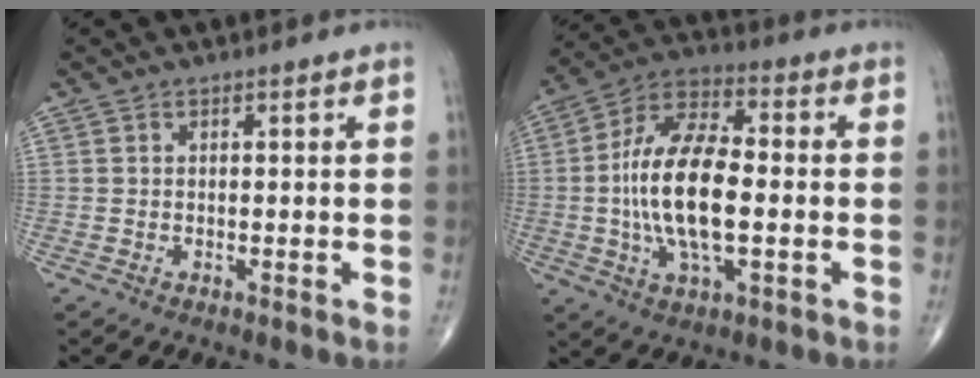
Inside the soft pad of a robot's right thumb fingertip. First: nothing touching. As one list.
[{"total": 16.8, "force": [-1.5, 7.5, 14.9], "torque": [-0.284, 0.021, -0.031]}]